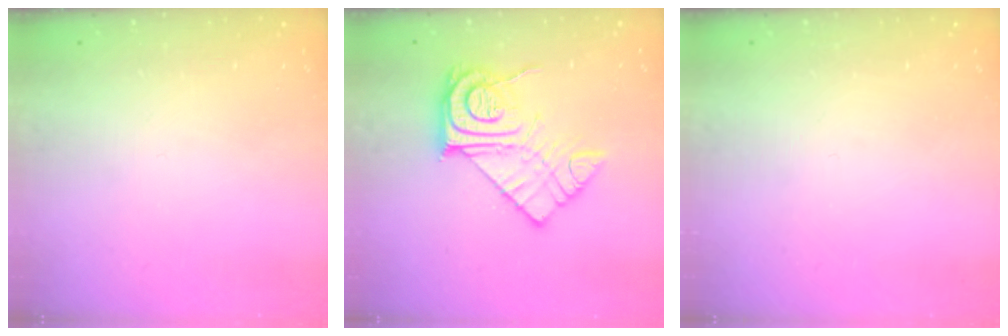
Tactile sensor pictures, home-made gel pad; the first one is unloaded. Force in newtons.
{"total": 14.9, "press": 14.8, "slide": 1.2}
{"total": 0.0}